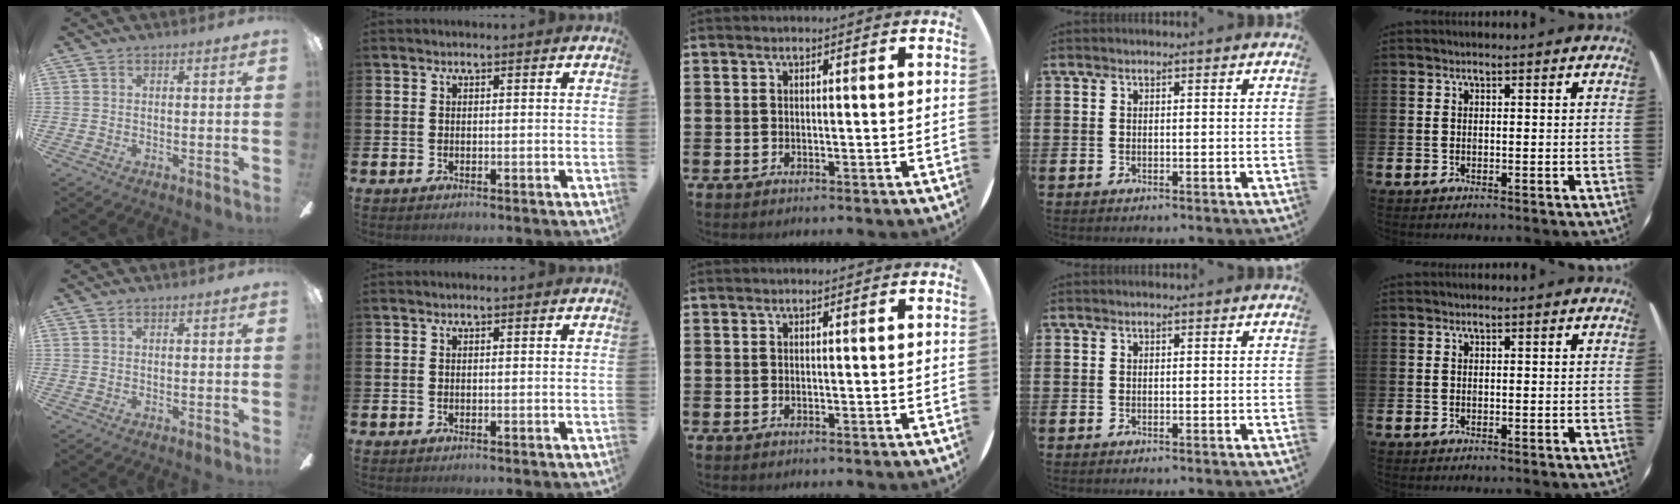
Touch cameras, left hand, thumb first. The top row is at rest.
{}